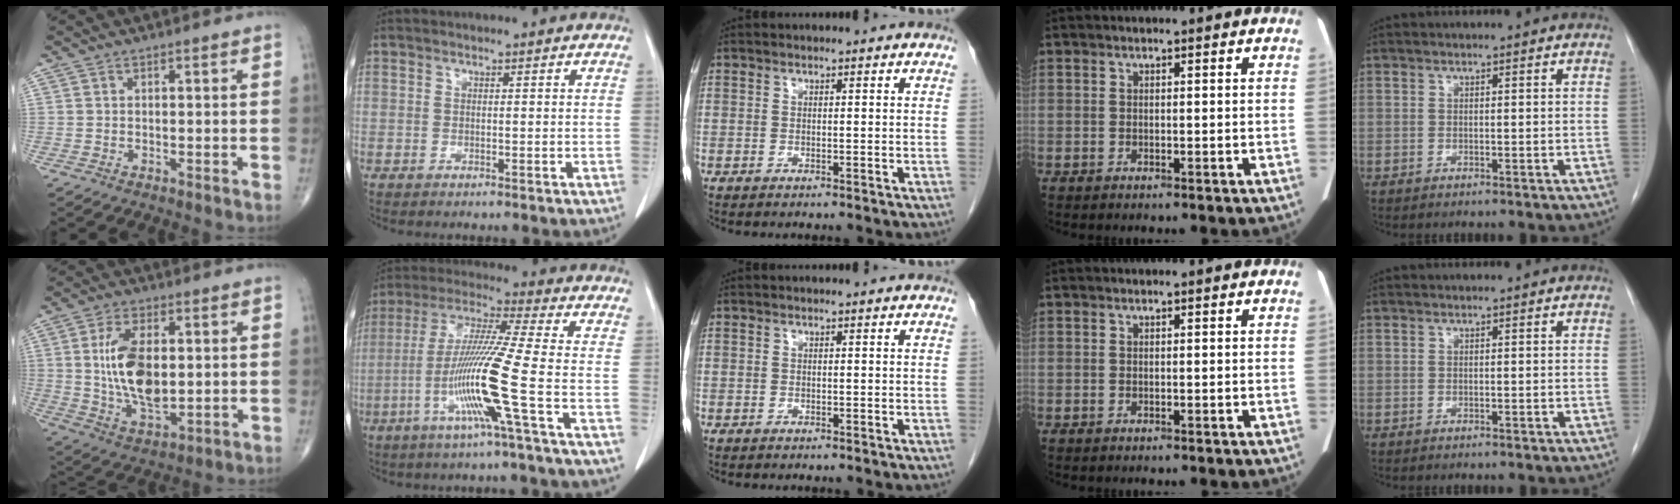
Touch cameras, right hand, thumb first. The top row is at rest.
{"thumb": {"total": 13.9, "force": [1.3, 7.1, 11.8], "torque": [-0.214, -0.014, 0.032]}, "index": {"total": 13.2, "force": [-4.2, -2.4, 12.2], "torque": [-0.246, -0.015, -0.087]}}